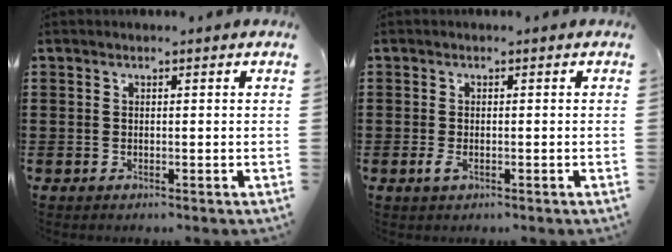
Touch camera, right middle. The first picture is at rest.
{"total": 1.6, "force": [-0.7, 0.8, 1.2], "torque": [-0.039, -0.008, -0.018]}